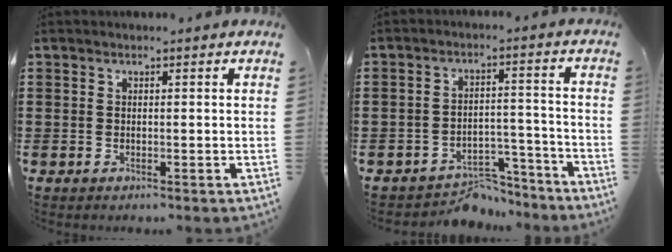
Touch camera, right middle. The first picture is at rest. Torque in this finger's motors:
{"motor_torque": [-0.44, -0.06, -0.17, -0.05]}